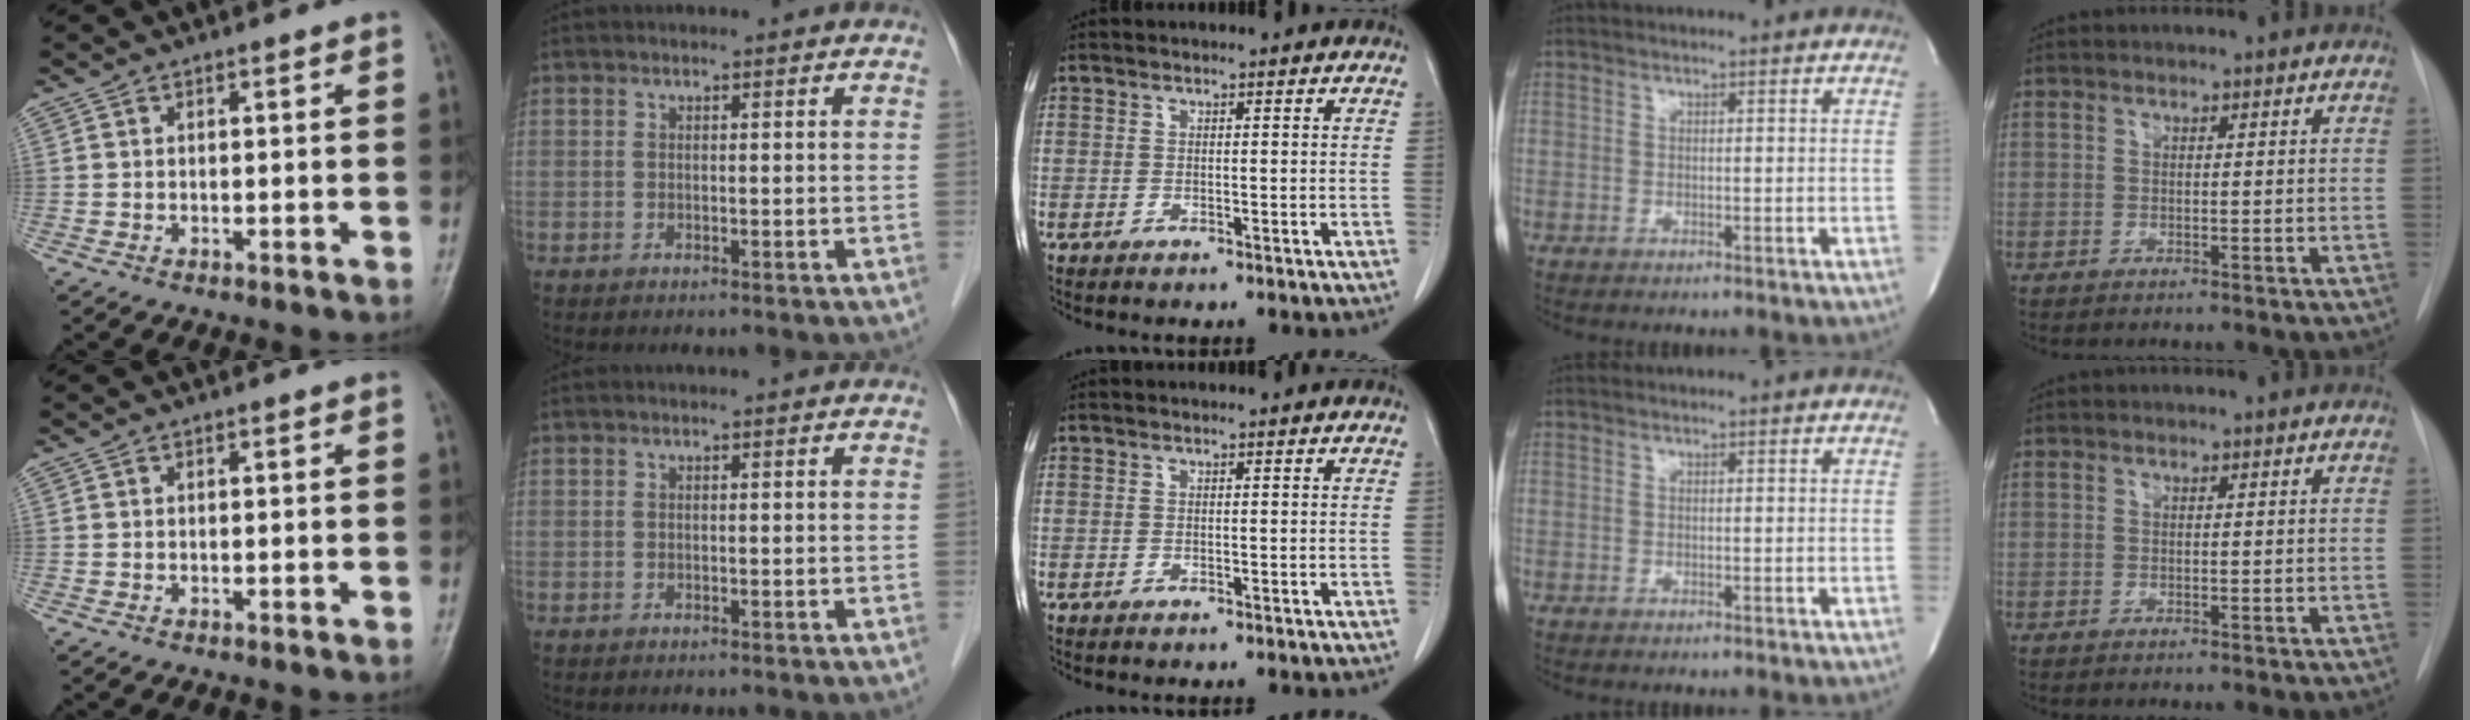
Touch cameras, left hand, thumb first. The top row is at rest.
{}